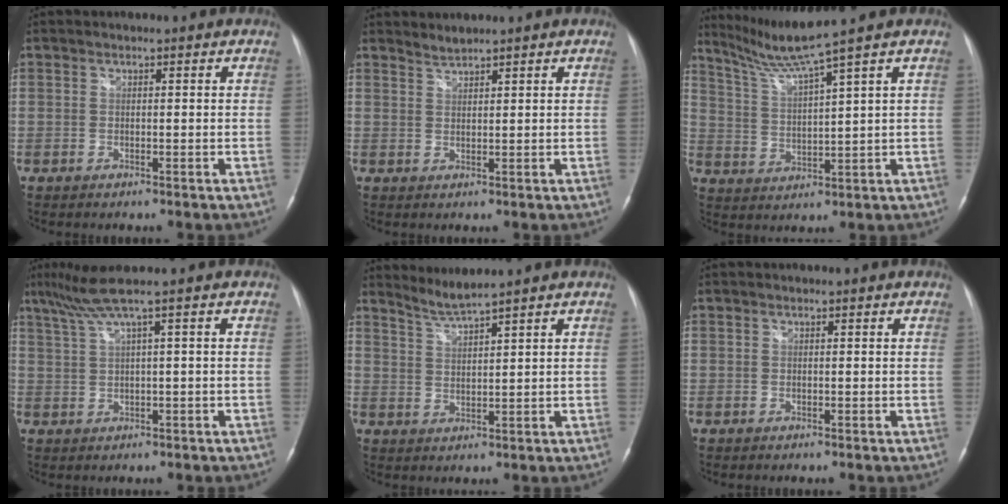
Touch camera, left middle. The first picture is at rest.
{"total": 1.5, "force": [1.5, -0.3, -0.1], "torque": [0.000, 0.001, 0.032]}
{"total": 7.8, "force": [6.2, -2.8, 3.7], "torque": [-0.079, -0.012, 0.125]}
{"total": 4.6, "force": [2.6, -1.4, 3.5], "torque": [-0.082, 0.016, 0.057]}
{"total": 3.5, "force": [3.1, -1.5, 0.5], "torque": [-0.020, -0.012, 0.069]}
{"total": 0.0}